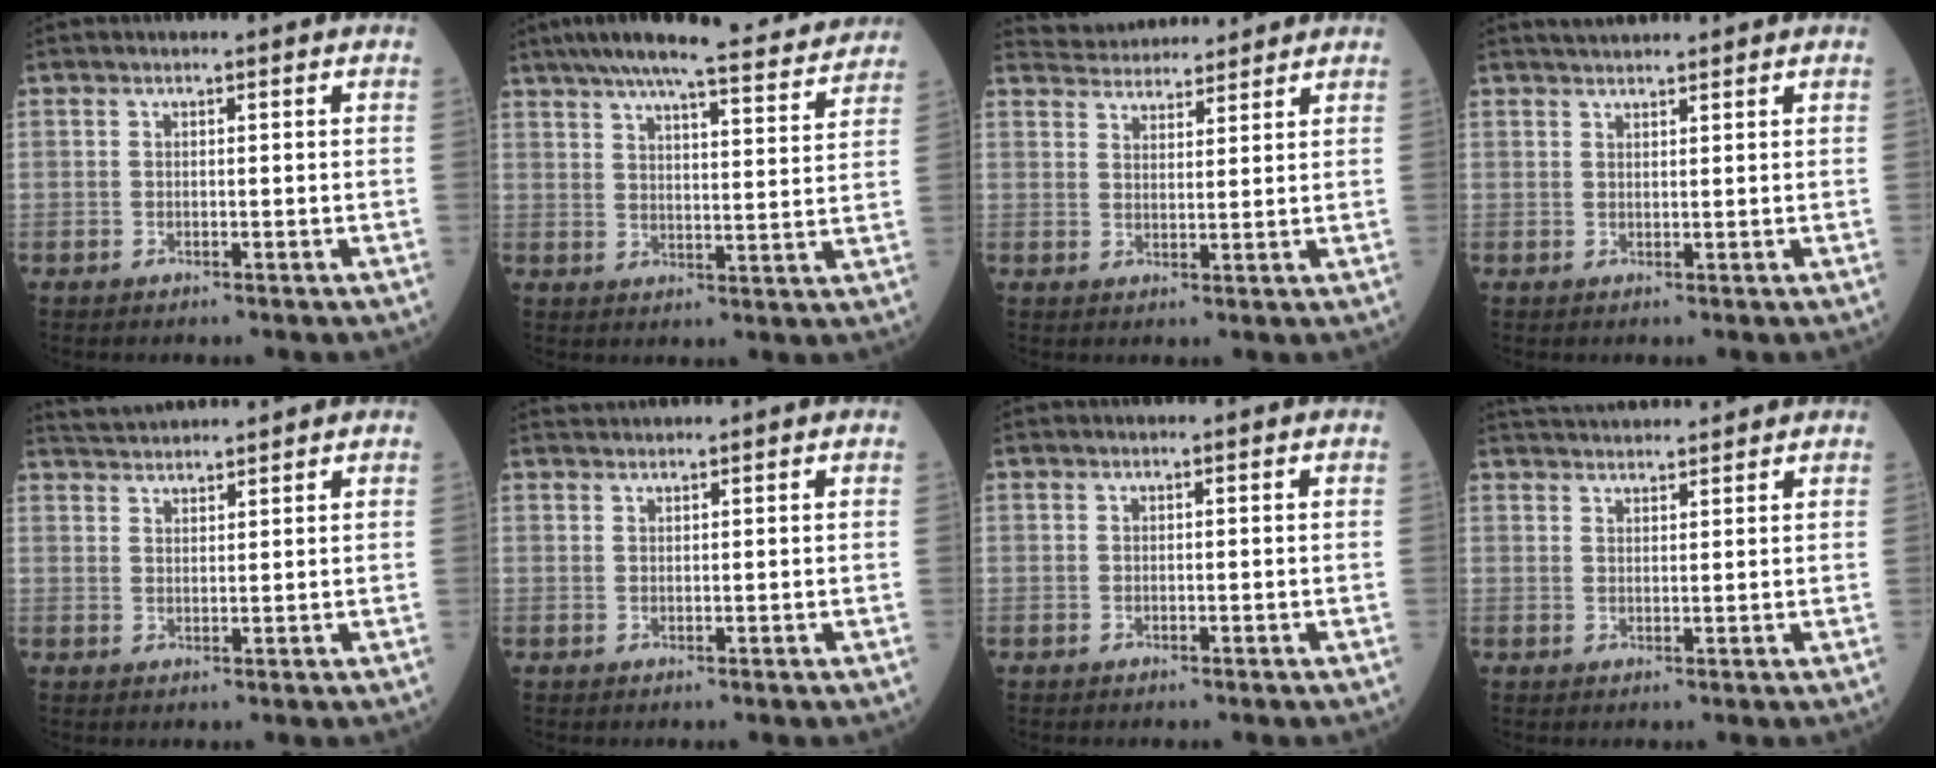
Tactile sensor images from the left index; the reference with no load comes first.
{"total": 19.1, "force": [17.1, 1.9, 8.2], "torque": [-0.127, 0.006, 0.225]}
{"total": 7.6, "force": [7.4, 1.5, 1.0], "torque": [-0.018, 0.028, 0.110]}
{"total": 2.8, "force": [2.6, 0.2, 0.9], "torque": [-0.014, 0.025, 0.046]}
{"total": 5.3, "force": [5.2, 0.0, 0.9], "torque": [-0.023, 0.035, 0.091]}
{"total": 1.3, "force": [1.3, -0.2, -0.1], "torque": [-0.002, 0.017, 0.031]}
{"total": 0.0}
{"total": 7.8, "force": [7.5, 0.8, 2.1], "torque": [-0.036, 0.035, 0.112]}